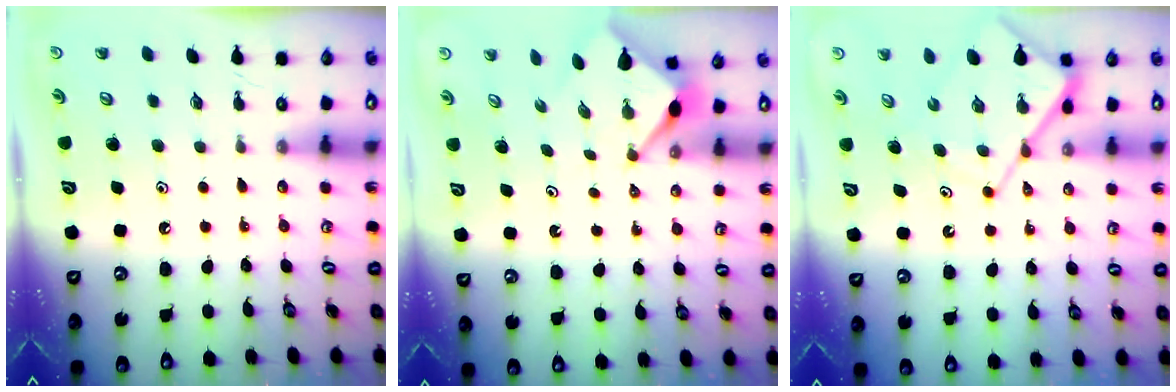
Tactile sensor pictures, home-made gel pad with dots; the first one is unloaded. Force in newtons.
{"total": 2.9, "press": 2.9, "slide": 0.3}
{"total": 9.3, "press": 9.3, "slide": 1.1}